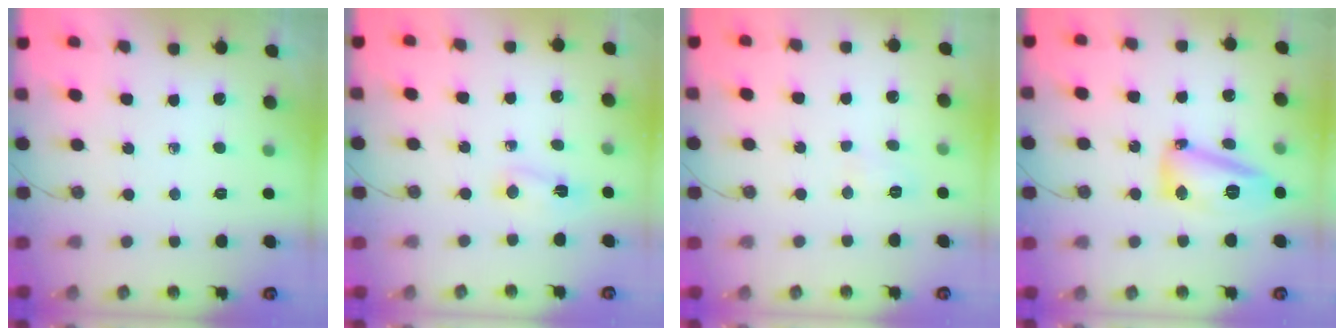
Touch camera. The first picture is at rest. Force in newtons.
{"total": 3.8, "press": 3.8, "slide": 0.6}
{"total": 3.5, "press": 3.4, "slide": 1.0}
{"total": 13.4, "press": 13.3, "slide": 1.2}